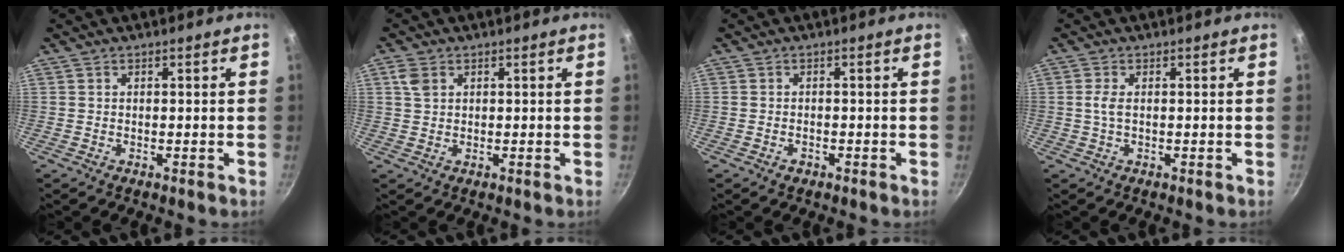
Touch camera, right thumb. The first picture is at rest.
{"total": 3.0, "force": [1.1, 2.2, 1.8], "torque": [-0.034, 0.001, 0.022]}
{"total": 1.3, "force": [-0.8, 0.8, 0.6], "torque": [-0.013, 0.007, -0.012]}
{"total": 2.1, "force": [0.1, 0.9, 1.9], "torque": [-0.046, 0.002, 0.001]}